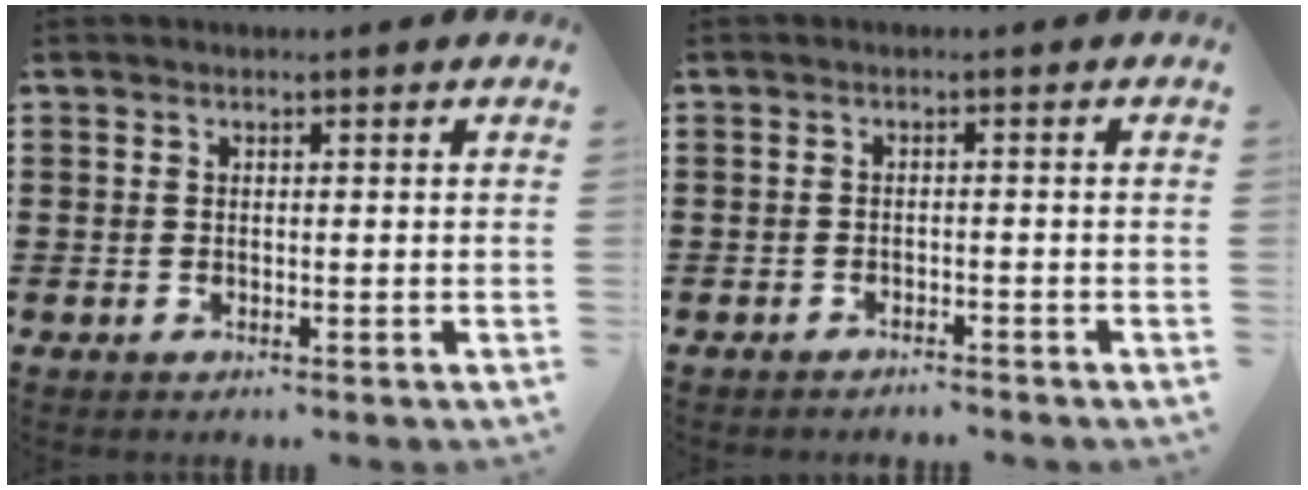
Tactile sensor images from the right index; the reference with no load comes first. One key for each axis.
{"total": 1.6, "fx": -1.5, "fy": 0.1, "fz": 0.0, "tx": -0.006, "ty": 0.001, "tz": -0.033}